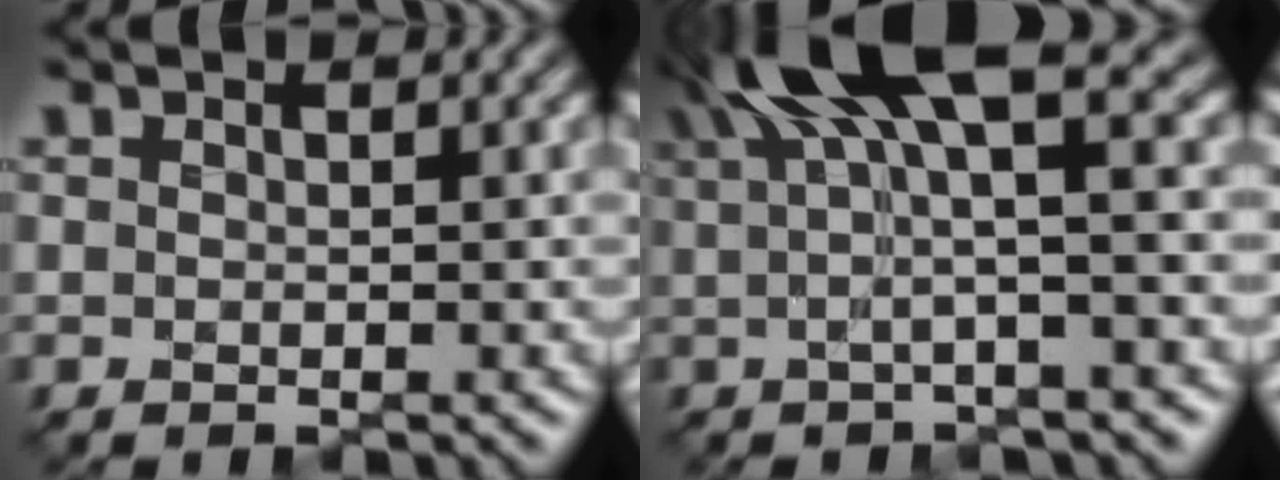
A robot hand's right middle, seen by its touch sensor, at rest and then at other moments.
{"total": 10.4, "force": [4.5, 2.4, 9.0], "torque": [-0.159, 0.027, 0.073]}